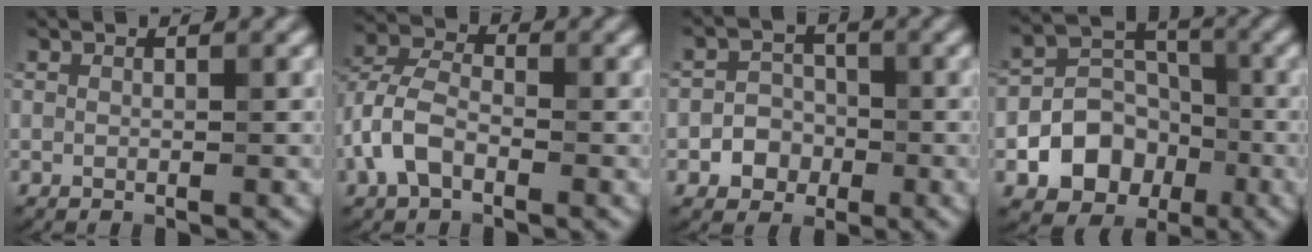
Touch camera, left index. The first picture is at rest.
{"total": 4.4, "force": [-2.0, 2.4, 3.1], "torque": [-0.072, 0.016, -0.048]}
{"total": 3.3, "force": [-1.2, 2.9, 1.0], "torque": [0.013, 0.009, -0.039]}
{"total": 7.1, "force": [-2.7, 5.7, 3.3], "torque": [-0.028, 0.003, -0.065]}